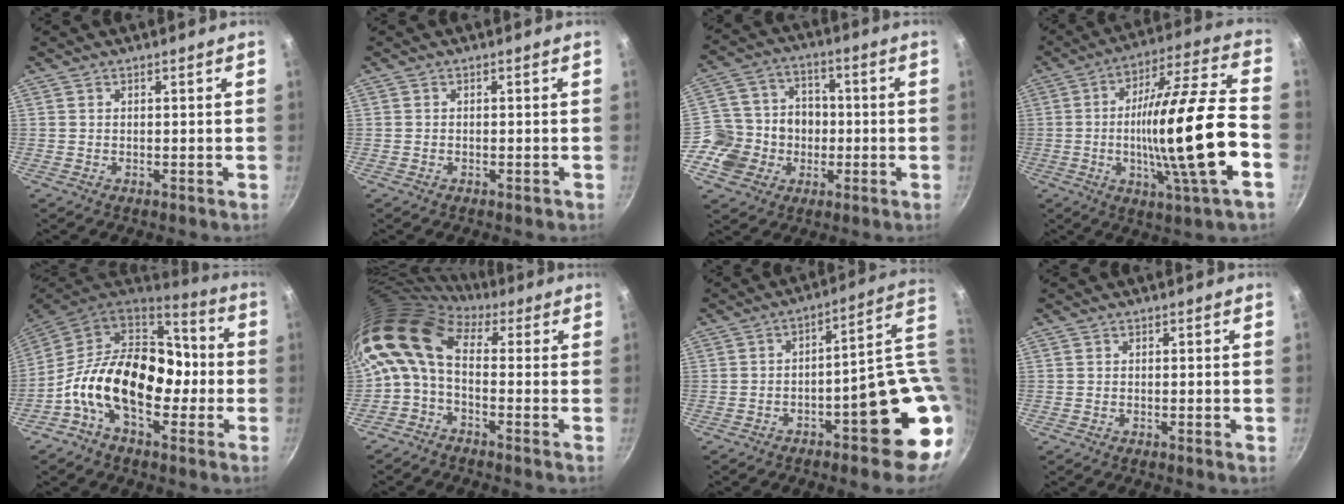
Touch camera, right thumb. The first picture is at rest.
{"total": 0.6, "force": [-0.5, 0.3, 0.3], "torque": [-0.009, 0.004, -0.006]}
{"total": 12.5, "force": [-2.3, 11.3, 4.8], "torque": [-0.056, 0.033, -0.048]}
{"total": 22.2, "force": [-4.9, 2.9, 21.4], "torque": [-0.337, 0.031, -0.082]}
{"total": 20.4, "force": [-3.3, 12.8, 15.5], "torque": [-0.216, 0.046, -0.076]}
{"total": 12.9, "force": [0.6, 7.5, 10.5], "torque": [-0.218, 0.027, -0.010]}
{"total": 17.7, "force": [-1.4, 5.6, 16.7], "torque": [-0.181, 0.013, -0.011]}
{"total": 1.0, "force": [-0.4, 0.0, 0.9], "torque": [-0.019, 0.000, -0.008]}